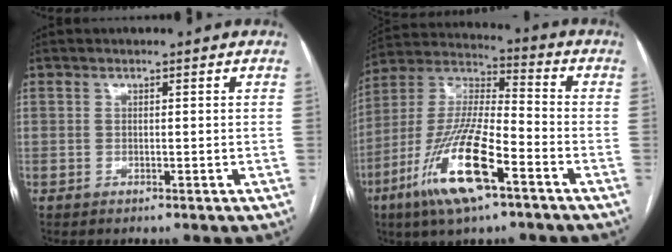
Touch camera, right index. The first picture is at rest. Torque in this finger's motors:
{"motor_torque": [0.52, -0.55, 0.37, 0.06]}